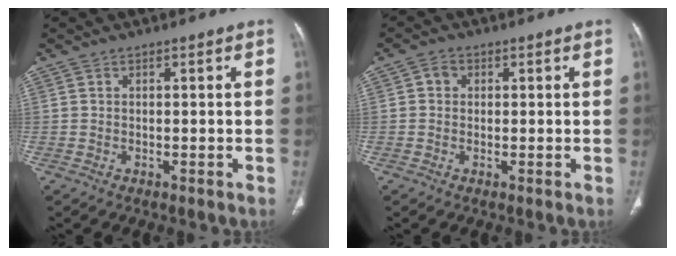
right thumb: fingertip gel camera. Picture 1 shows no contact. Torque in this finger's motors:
{"motor_torque": [-0.33, 0.27, 0.04, -0.03, 0.01]}